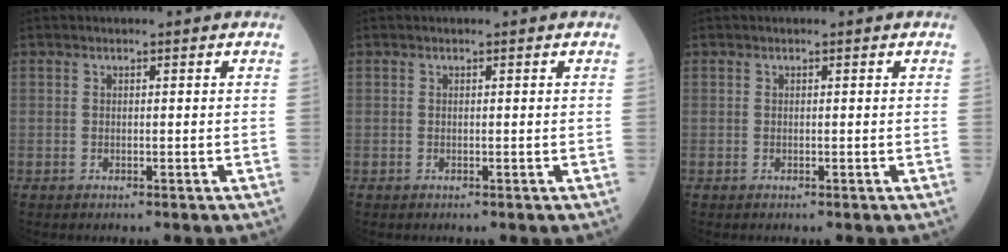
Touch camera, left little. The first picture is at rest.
{"total": 0.0}
{"total": 0.0}